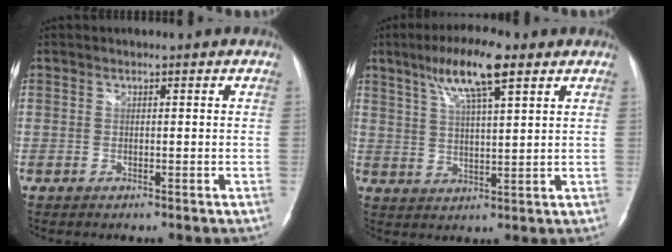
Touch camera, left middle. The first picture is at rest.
{"total": 10.2, "force": [6.1, 1.4, 8.0], "torque": [-0.152, 0.013, 0.105]}